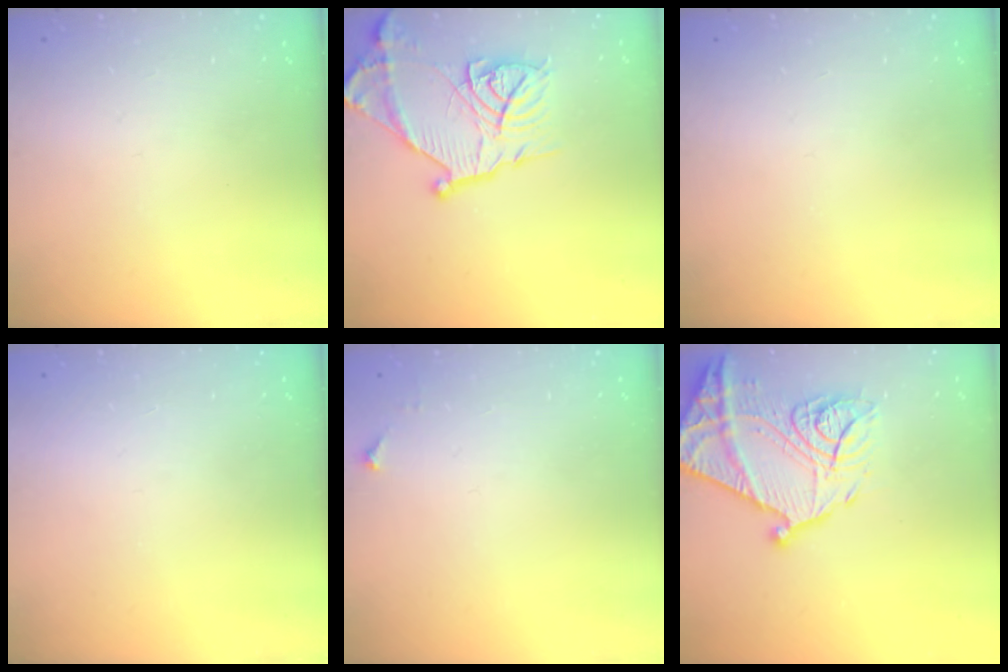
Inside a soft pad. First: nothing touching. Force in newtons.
{"total": 18.7, "press": 18.6, "slide": 1.4}
{"total": 0.0}
{"total": 1.6, "press": 1.5, "slide": 0.1}
{"total": 3.4, "press": 3.4, "slide": 0.4}
{"total": 25.4, "press": 25.3, "slide": 2.5}